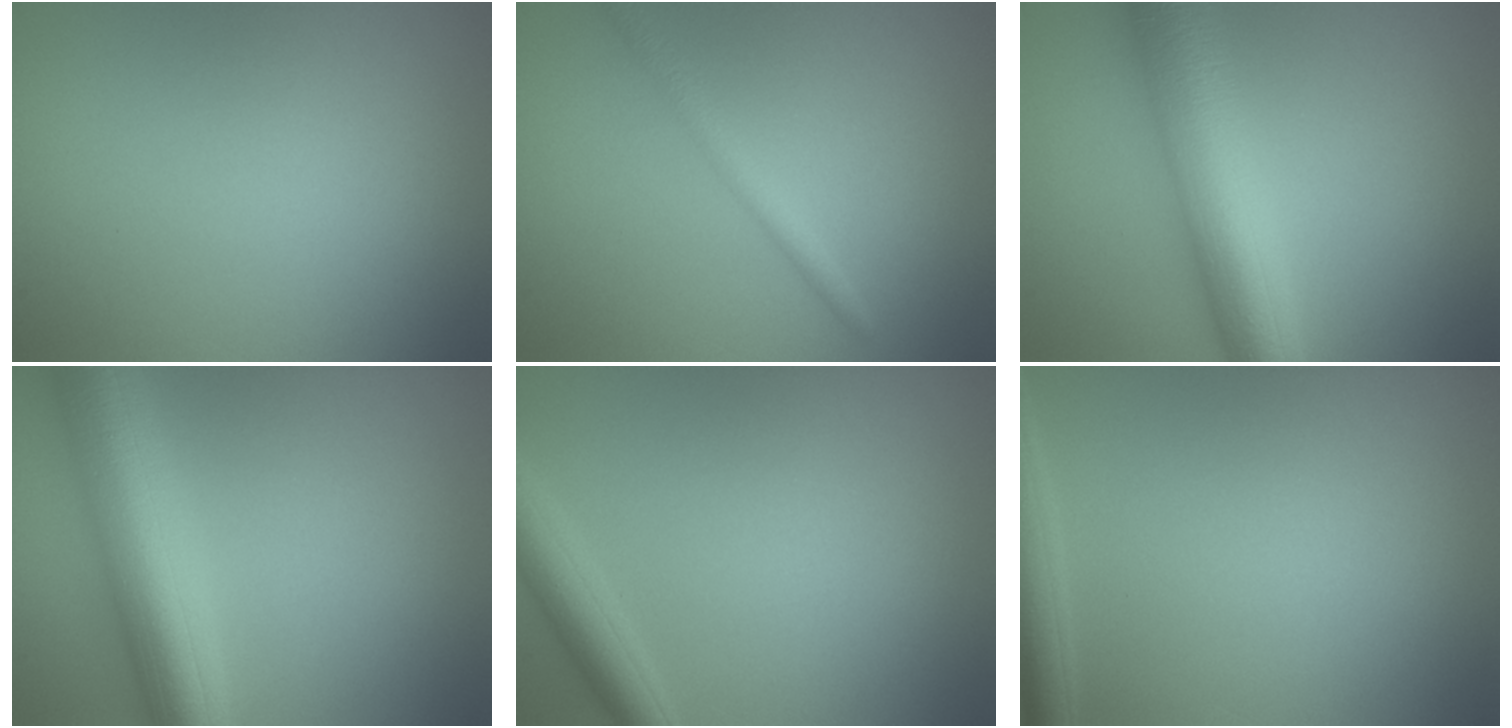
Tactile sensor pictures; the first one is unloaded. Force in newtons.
{"total": 2.1, "press": 2.1, "slide": 0.1}
{"total": 9.3, "press": 9.3, "slide": 0.2}
{"total": 9.6, "press": 9.6, "slide": 0.4}
{"total": 3.3, "press": 3.3, "slide": 0.2}
{"total": 3.0, "press": 3.0, "slide": 0.2}